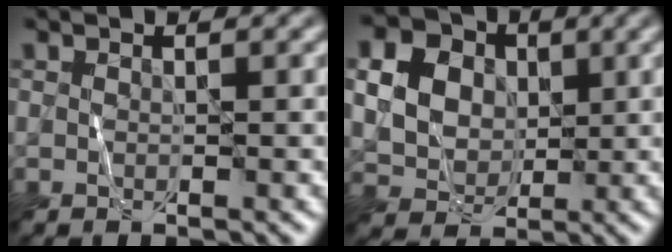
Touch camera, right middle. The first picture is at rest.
{"total": 11.1, "force": [3.0, 9.4, 5.0], "torque": [-0.129, 0.025, 0.062]}